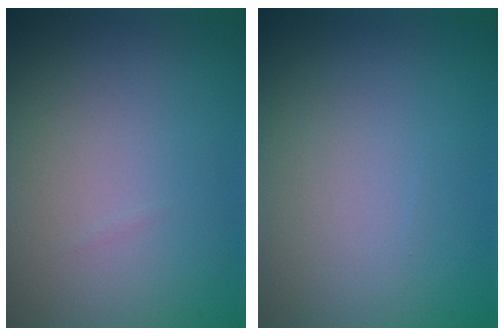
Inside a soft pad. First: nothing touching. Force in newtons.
{"total": 0.0}